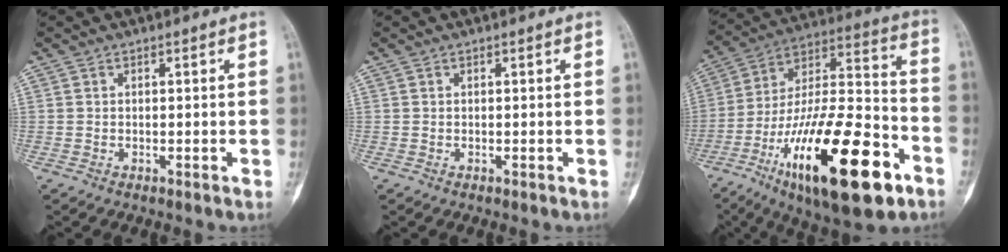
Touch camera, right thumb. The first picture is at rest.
{"total": 0.0}
{"total": 30.8, "force": [-14.1, 10.8, 25.2], "torque": [-0.421, 0.063, -0.226]}